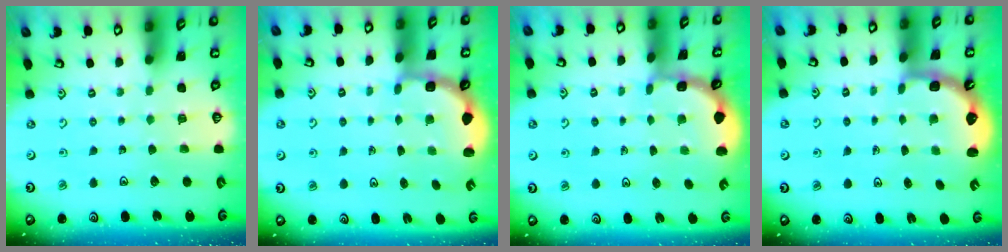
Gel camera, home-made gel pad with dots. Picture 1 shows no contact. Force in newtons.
{"total": 2.9, "press": 2.5, "slide": 1.4}
{"total": 1.9, "press": 1.9, "slide": 0.2}
{"total": 2.5, "press": 2.1, "slide": 1.3}